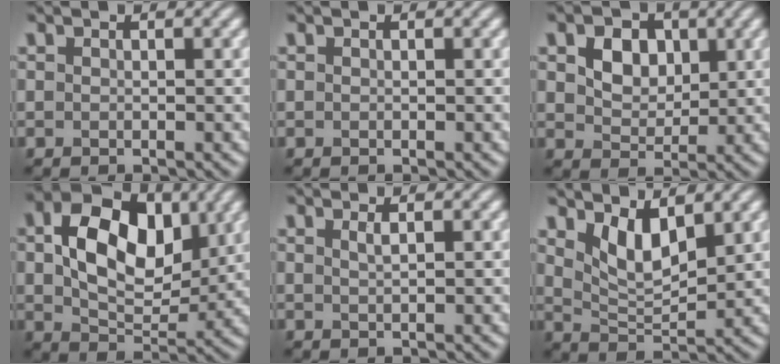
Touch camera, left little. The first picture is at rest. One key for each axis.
{"total": 0.0}
{"total": 4.0, "fx": 1.4, "fy": 2.9, "fz": 2.4, "tx": -0.051, "ty": -0.004, "tz": 0.016}
{"total": 9.4, "fx": 2.3, "fy": 6.0, "fz": 6.9, "tx": -0.129, "ty": 0.005, "tz": 0.041}
{"total": 1.0, "fx": 0.4, "fy": 0.3, "fz": 0.8, "tx": -0.011, "ty": 0.002, "tz": 0.007}
{"total": 4.1, "fx": 2.2, "fy": 1.7, "fz": 3.0, "tx": -0.065, "ty": -0.010, "tz": 0.044}